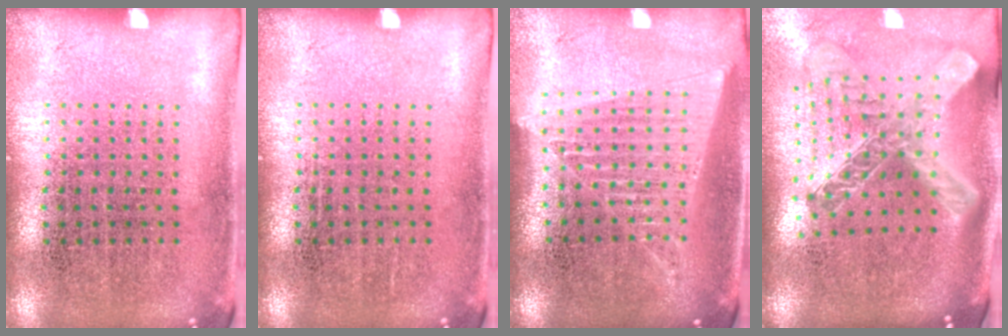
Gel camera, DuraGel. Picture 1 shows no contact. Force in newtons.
{"total": 0.0}
{"total": 1.6, "press": 1.4, "slide": 0.7}
{"total": 2.9, "press": 2.0, "slide": 2.0}